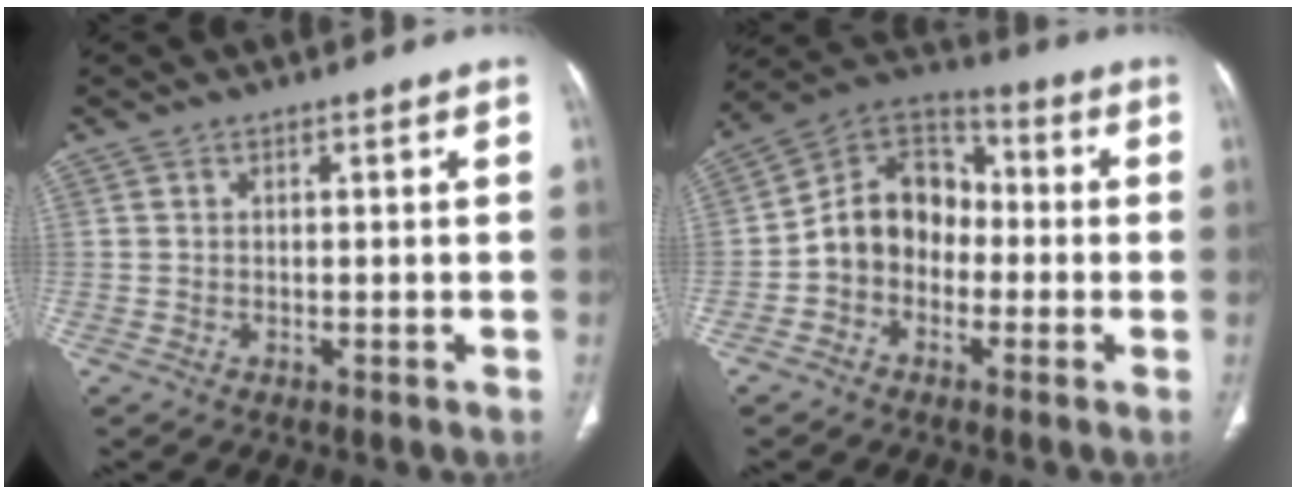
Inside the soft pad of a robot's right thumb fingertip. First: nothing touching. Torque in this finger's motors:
{"motor_torque": [0.68, 0.64, 1.27, -0.58, 0.08]}